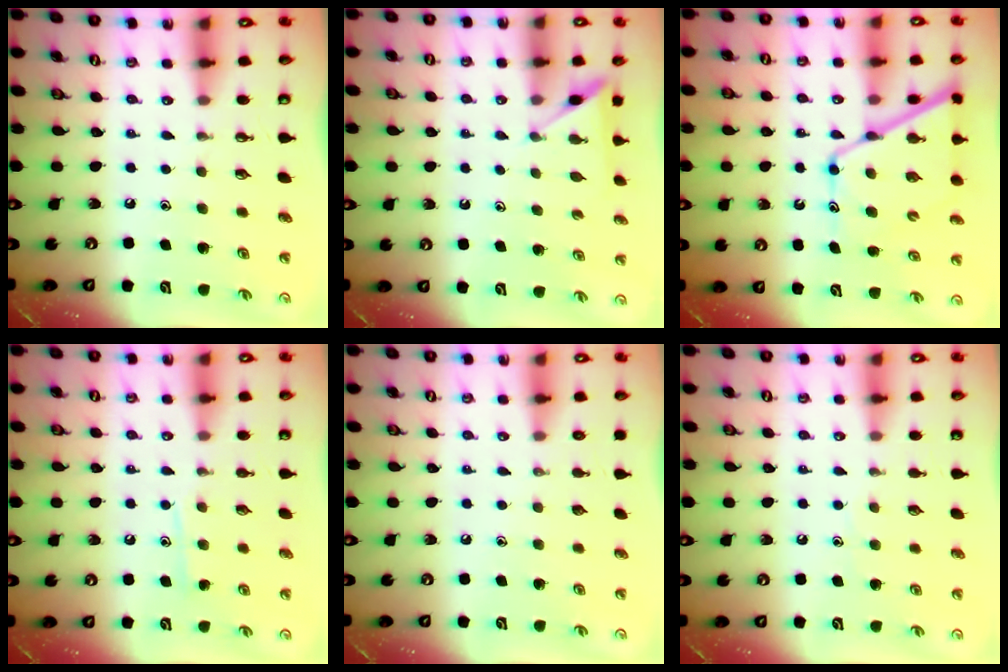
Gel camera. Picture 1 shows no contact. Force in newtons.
{"total": 5.6, "press": 5.6, "slide": 0.5}
{"total": 13.8, "press": 13.7, "slide": 1.3}
{"total": 7.4, "press": 7.3, "slide": 0.6}
{"total": 0.0}
{"total": 4.5, "press": 4.5, "slide": 0.5}